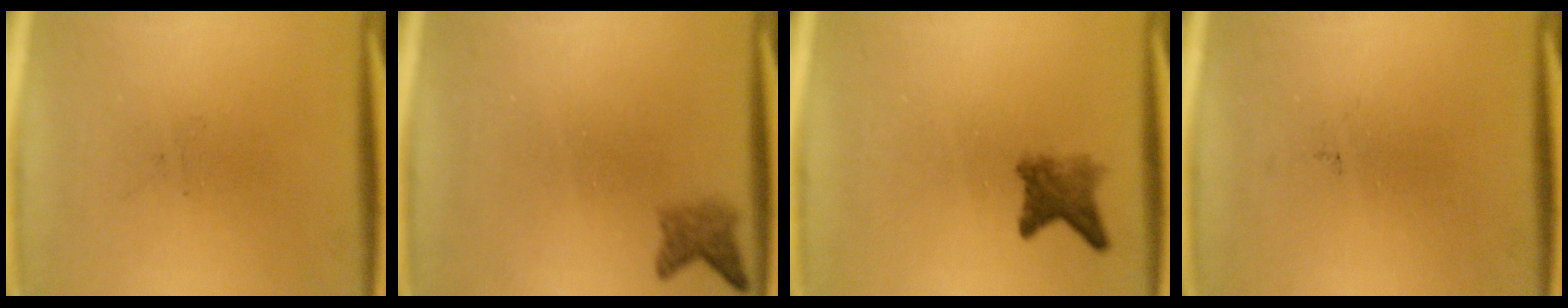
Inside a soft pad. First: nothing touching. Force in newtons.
{"total": 2.1}
{"total": 3.2}
{"total": 0.0}